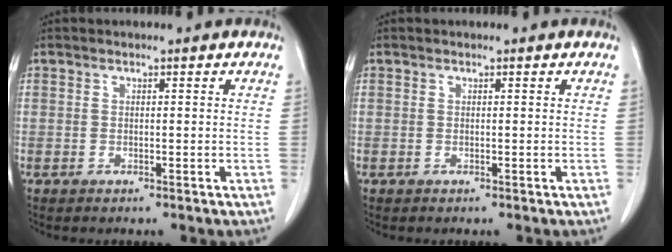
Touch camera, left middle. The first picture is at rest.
{"total": 0.0}